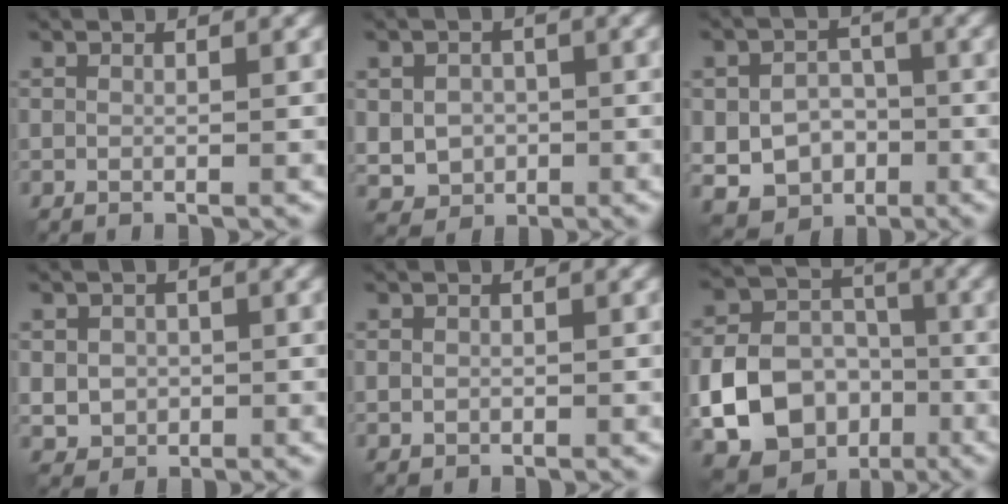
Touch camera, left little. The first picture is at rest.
{"total": 4.0, "force": [-0.2, 3.4, 2.0], "torque": [-0.034, -0.004, -0.003]}
{"total": 6.1, "force": [-1.7, 4.8, 3.4], "torque": [-0.054, -0.008, -0.029]}
{"total": 2.9, "force": [-0.1, 2.6, 1.3], "torque": [-0.021, -0.004, -0.002]}
{"total": 0.8, "force": [-0.1, 0.7, 0.2], "torque": [0.000, -0.003, -0.002]}
{"total": 16.2, "force": [-5.5, 13.7, 6.5], "torque": [-0.131, -0.040, -0.108]}